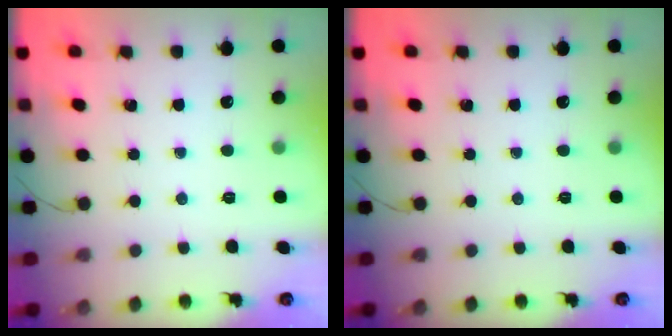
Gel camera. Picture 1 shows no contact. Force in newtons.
{"total": 0.0}